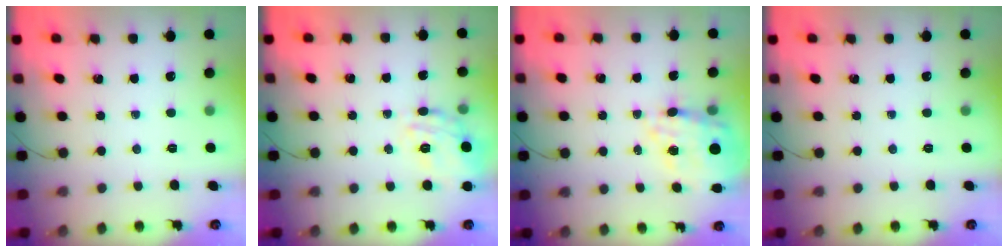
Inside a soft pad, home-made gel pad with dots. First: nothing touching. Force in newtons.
{"total": 16.8, "press": 16.8, "slide": 0.6}
{"total": 15.0, "press": 14.5, "slide": 3.8}
{"total": 0.0}